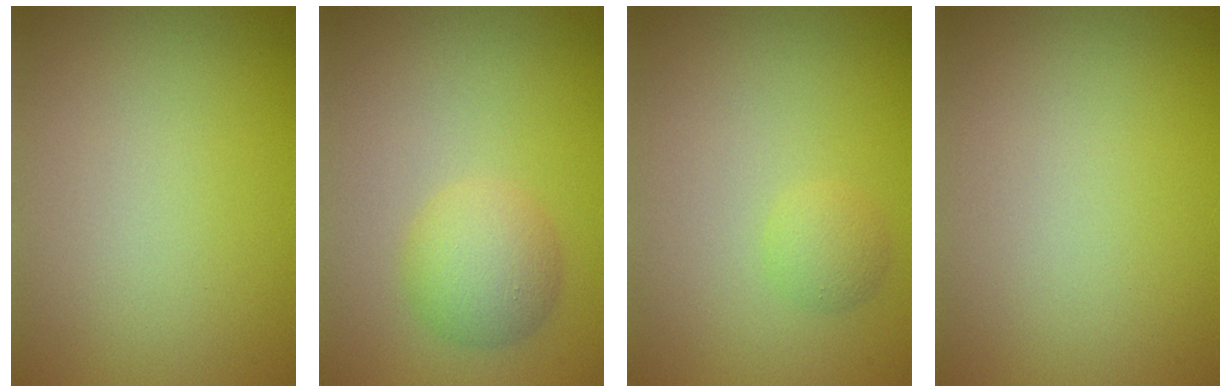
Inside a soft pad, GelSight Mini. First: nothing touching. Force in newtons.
{"total": 3.3, "press": 3.3, "slide": 0.1}
{"total": 1.3, "press": 1.3, "slide": 0.1}
{"total": 0.0}